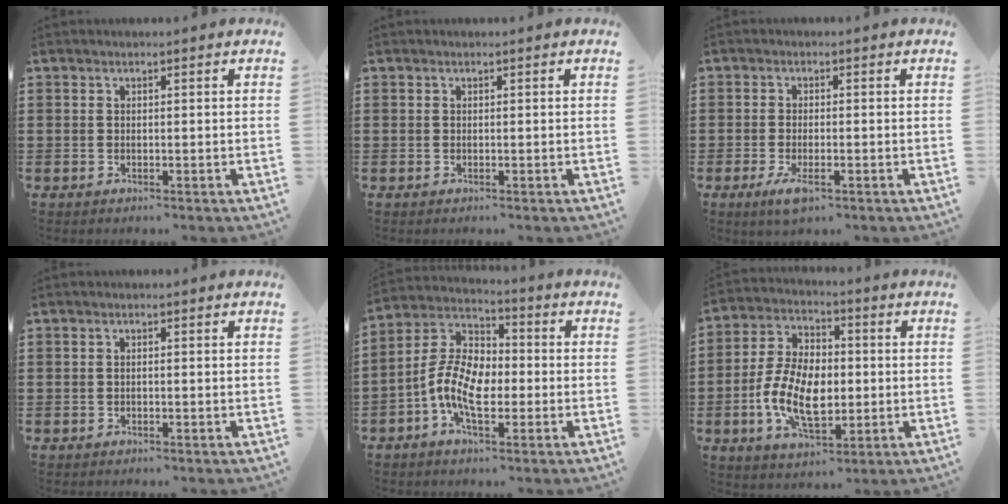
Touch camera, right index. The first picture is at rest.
{"total": 0.0}
{"total": 3.0, "force": [-1.5, 0.8, 2.5], "torque": [-0.060, -0.011, -0.030]}
{"total": 0.0}
{"total": 10.0, "force": [-2.8, 5.4, 7.9], "torque": [-0.195, 0.001, -0.059]}
{"total": 10.5, "force": [-1.8, 6.0, 8.4], "torque": [-0.195, 0.002, -0.036]}